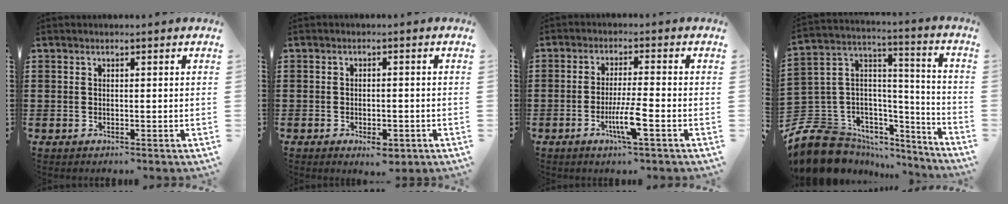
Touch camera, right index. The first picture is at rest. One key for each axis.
{"total": 2.6, "fx": -1.6, "fy": 1.1, "fz": 1.8, "tx": -0.031, "ty": 0.000, "tz": -0.030}
{"total": 5.7, "fx": -2.4, "fy": 0.4, "fz": 5.1, "tx": -0.099, "ty": -0.015, "tz": -0.043}
{"total": 11.4, "fx": -7.7, "fy": 7.5, "fz": 3.6, "tx": -0.115, "ty": -0.001, "tz": -0.149}